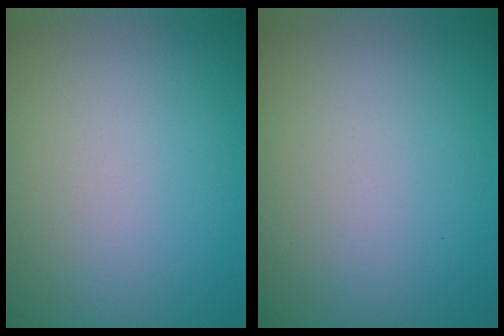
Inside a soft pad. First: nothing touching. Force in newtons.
{"total": 0.0}